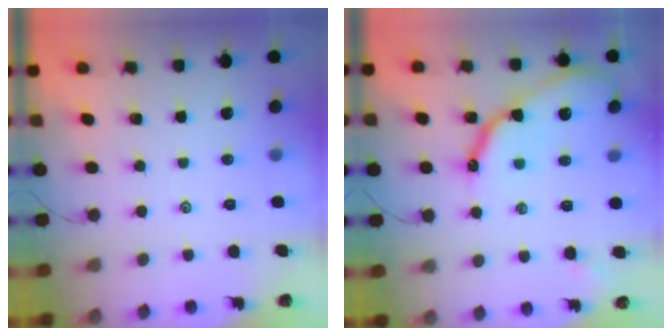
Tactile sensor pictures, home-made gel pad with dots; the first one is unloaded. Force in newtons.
{"total": 13.1, "press": 13.1, "slide": 1.2}